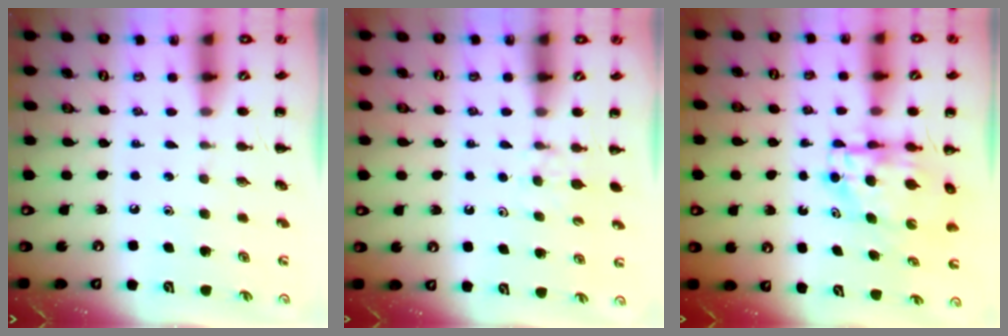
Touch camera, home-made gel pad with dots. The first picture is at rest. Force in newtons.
{"total": 4.3, "press": 4.1, "slide": 1.4}
{"total": 5.7, "press": 5.6, "slide": 1.0}